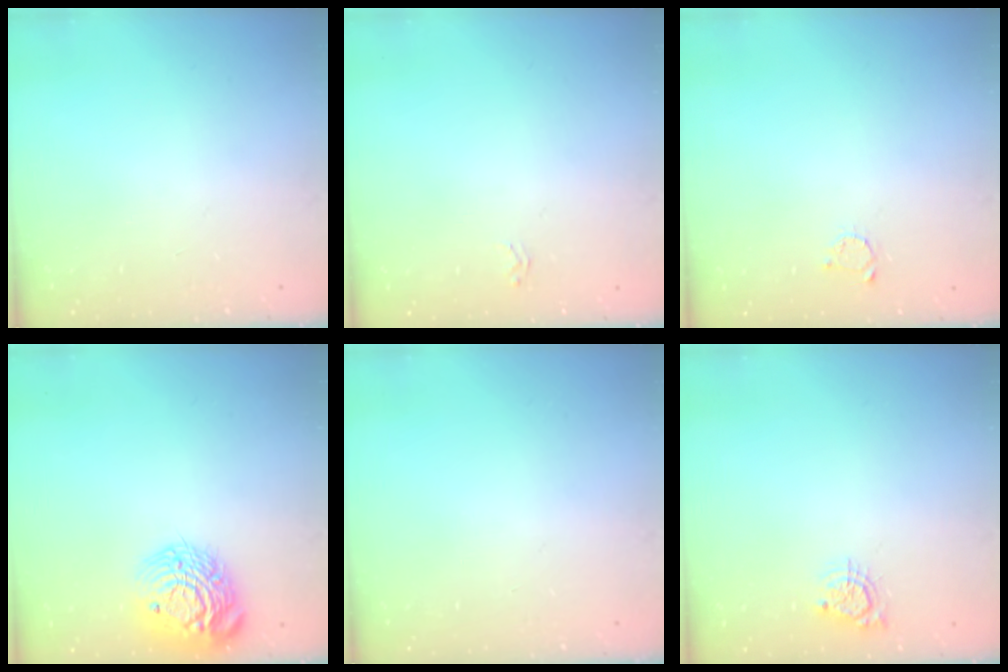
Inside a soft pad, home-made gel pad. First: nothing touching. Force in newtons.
{"total": 1.6, "press": 1.6, "slide": 0.4}
{"total": 2.2, "press": 2.2, "slide": 0.4}
{"total": 15.8, "press": 15.7, "slide": 1.3}
{"total": 0.0}
{"total": 4.6, "press": 4.6, "slide": 0.1}